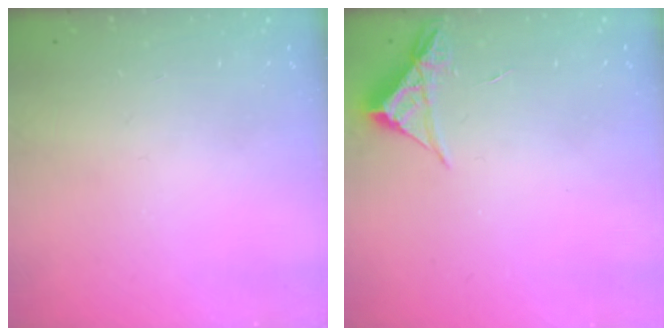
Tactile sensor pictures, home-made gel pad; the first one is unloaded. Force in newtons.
{"total": 4.2, "press": 4.2, "slide": 0.4}